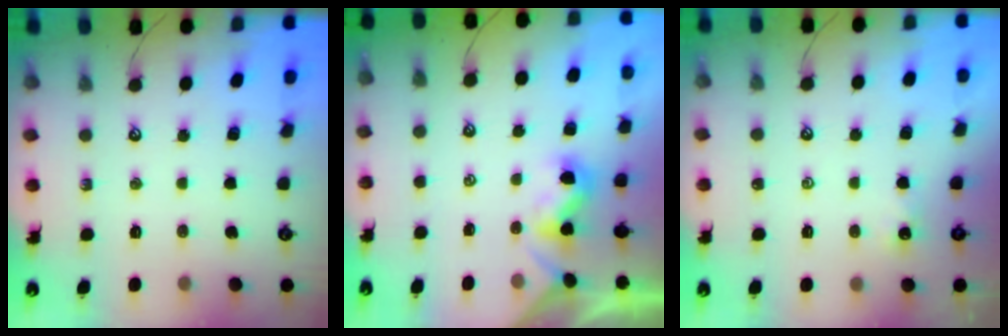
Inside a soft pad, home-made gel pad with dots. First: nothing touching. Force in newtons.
{"total": 0.7, "press": 0.6, "slide": 0.3}
{"total": 0.9, "press": 0.8, "slide": 0.3}